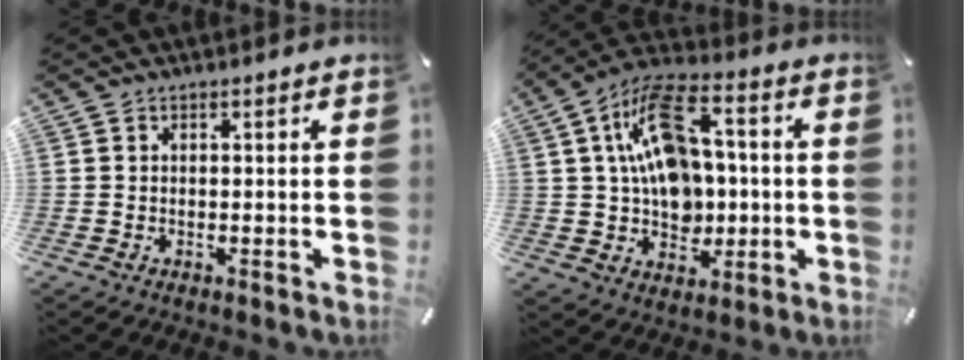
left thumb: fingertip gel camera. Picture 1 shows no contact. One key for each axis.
{"total": 15.9, "fx": 2.6, "fy": 11.3, "fz": 10.8, "tx": -0.210, "ty": 0.000, "tz": 0.047}